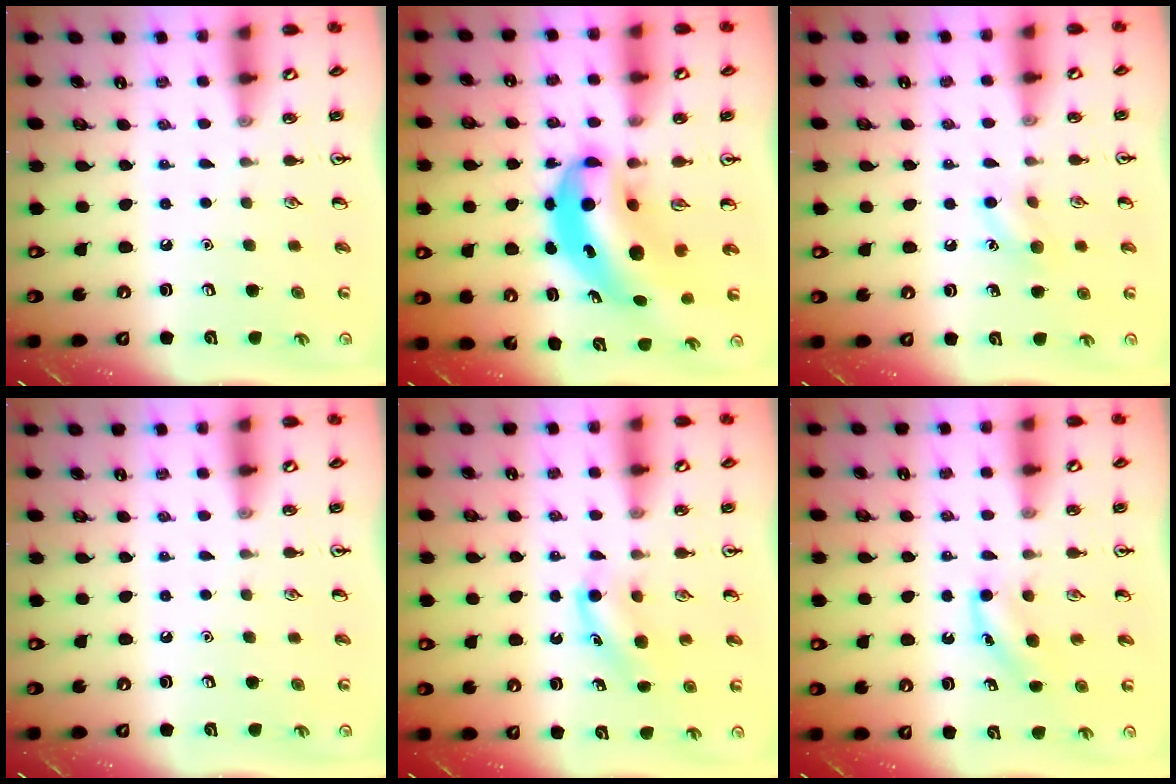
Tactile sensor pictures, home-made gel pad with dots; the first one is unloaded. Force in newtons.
{"total": 9.5, "press": 9.1, "slide": 2.5}
{"total": 7.9, "press": 7.6, "slide": 1.8}
{"total": 0.0}
{"total": 5.6, "press": 5.3, "slide": 1.7}
{"total": 3.7, "press": 3.5, "slide": 1.2}